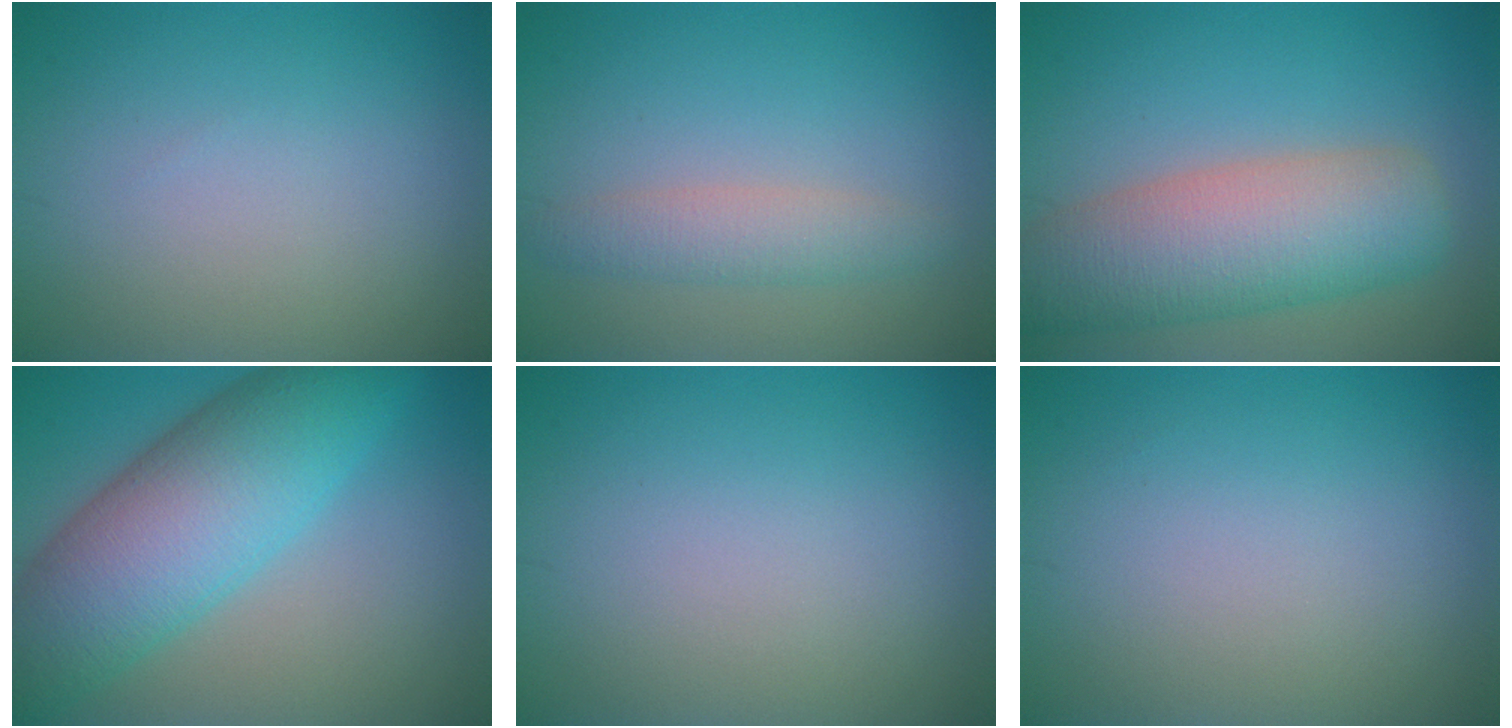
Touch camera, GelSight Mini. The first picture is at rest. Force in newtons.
{"total": 2.5, "press": 2.5, "slide": 0.1}
{"total": 8.8, "press": 8.7, "slide": 0.6}
{"total": 10.6, "press": 10.6, "slide": 0.1}
{"total": 0.0}
{"total": 0.0}